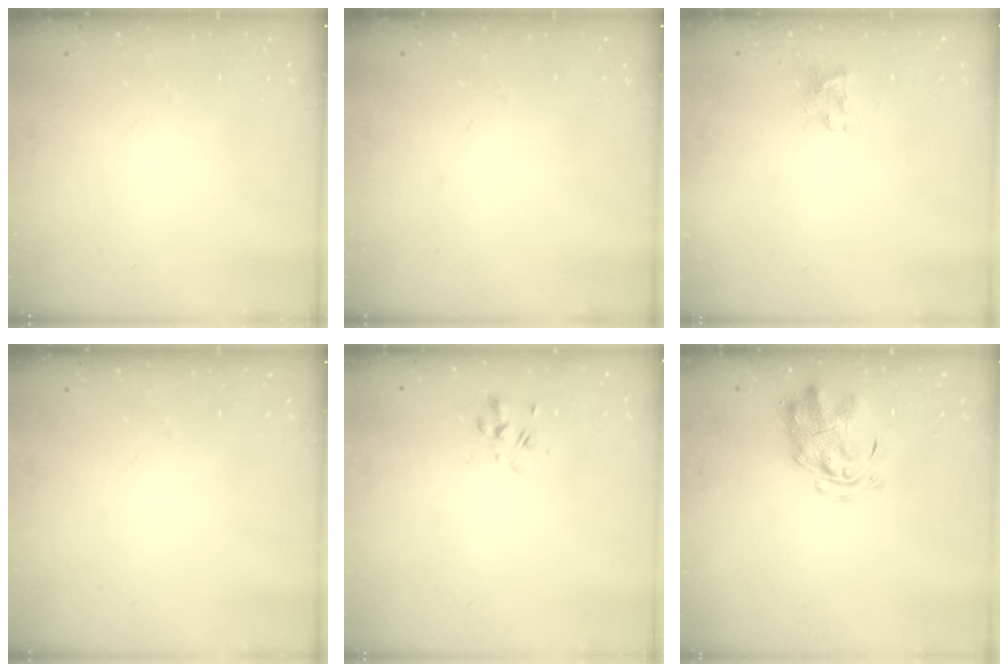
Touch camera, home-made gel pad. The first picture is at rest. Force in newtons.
{"total": 0.0}
{"total": 1.3, "press": 1.3, "slide": 0.3}
{"total": 0.0}
{"total": 0.9, "press": 0.7, "slide": 0.6}
{"total": 3.0, "press": 2.9, "slide": 0.6}